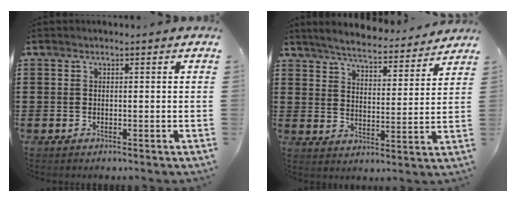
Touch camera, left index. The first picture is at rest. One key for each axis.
{"total": 5.1, "fx": 5.0, "fy": 0.2, "fz": 1.2, "tx": -0.049, "ty": -0.031, "tz": 0.083}